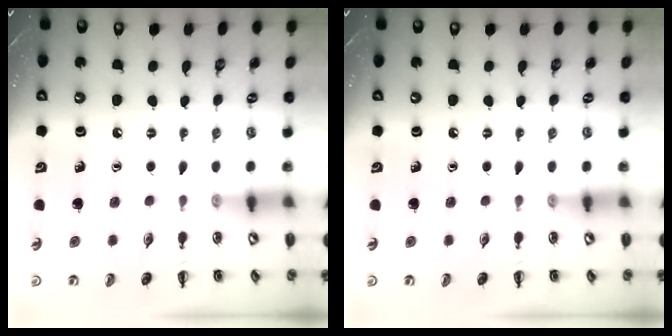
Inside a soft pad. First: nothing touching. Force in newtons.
{"total": 0.0}